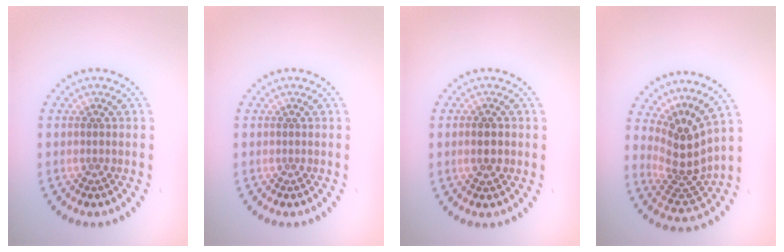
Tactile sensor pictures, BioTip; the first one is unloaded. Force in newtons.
{"total": 0.0}
{"total": 2.0, "press": 1.9, "slide": 0.4}
{"total": 3.9, "press": 2.7, "slide": 2.9}